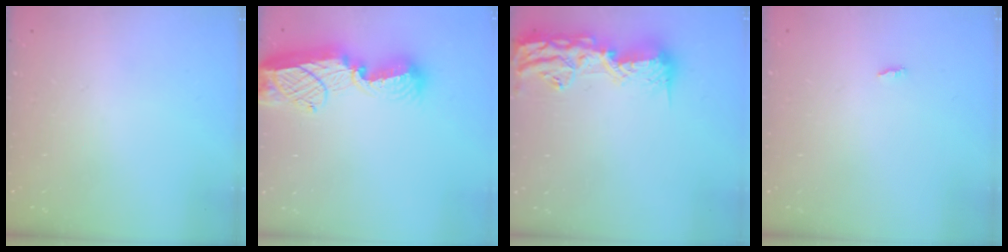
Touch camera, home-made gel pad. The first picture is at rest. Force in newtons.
{"total": 14.7, "press": 14.7, "slide": 1.1}
{"total": 16.3, "press": 15.9, "slide": 3.5}
{"total": 1.8, "press": 1.8, "slide": 0.2}